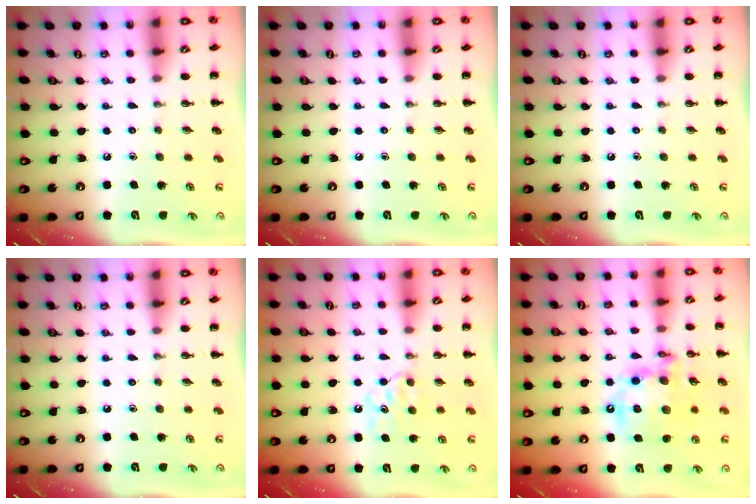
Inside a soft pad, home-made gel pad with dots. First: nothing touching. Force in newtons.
{"total": 0.0}
{"total": 0.0}
{"total": 0.0}
{"total": 5.8, "press": 5.6, "slide": 1.6}
{"total": 15.8, "press": 15.4, "slide": 3.5}